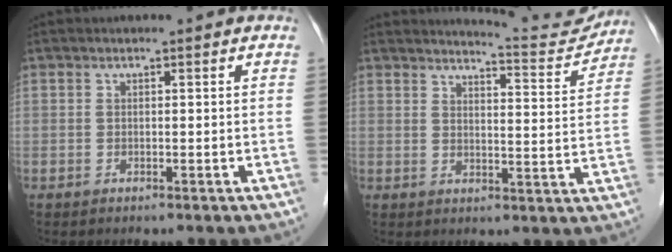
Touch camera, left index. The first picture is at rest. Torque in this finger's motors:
{"motor_torque": [0.45, -0.88, 0.04, 0.01]}